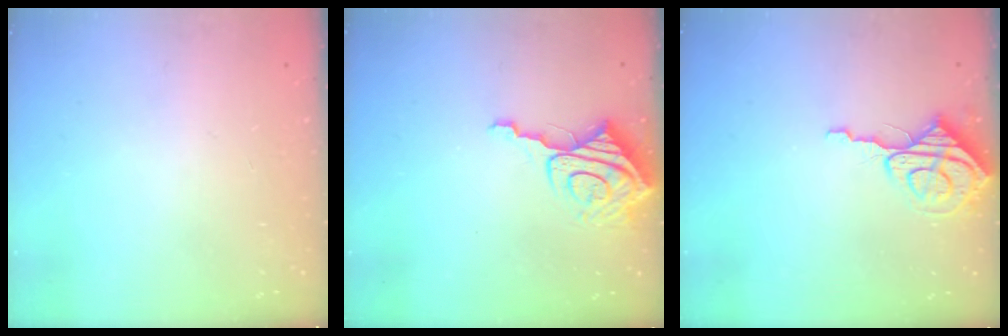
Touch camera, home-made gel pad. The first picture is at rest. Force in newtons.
{"total": 10.0, "press": 10.0, "slide": 1.1}
{"total": 7.7, "press": 7.7, "slide": 0.6}